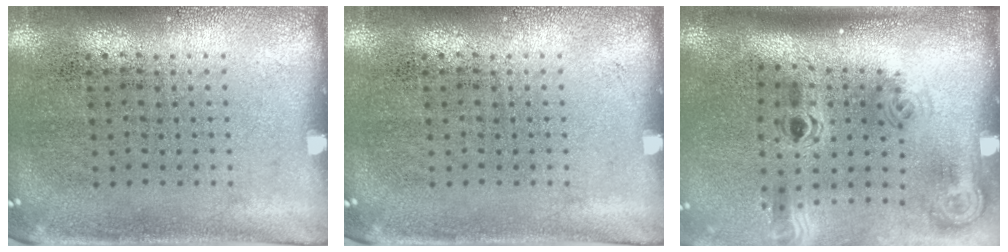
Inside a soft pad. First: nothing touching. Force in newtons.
{"total": 0.0}
{"total": 2.0, "press": 1.3, "slide": 1.5}